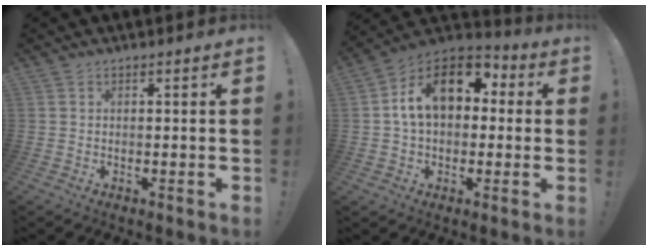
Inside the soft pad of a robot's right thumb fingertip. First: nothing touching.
{"total": 17.0, "force": [4.6, 11.4, 11.8], "torque": [-0.186, 0.007, 0.084]}